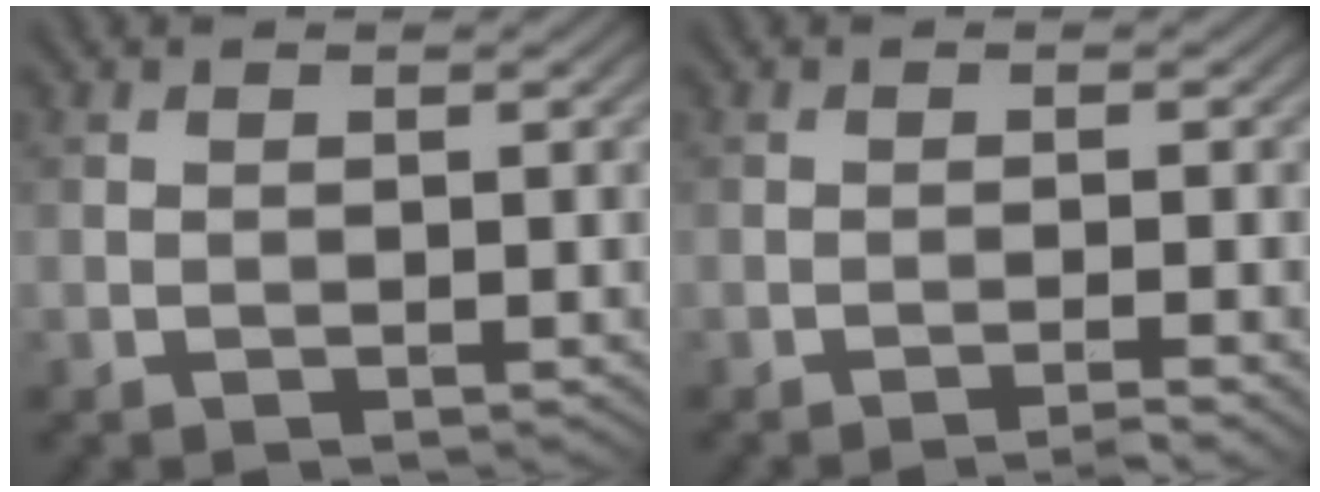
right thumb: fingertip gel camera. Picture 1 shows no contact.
{"total": 2.0, "force": [-1.3, 0.1, 1.5], "torque": [-0.019, 0.004, -0.028]}